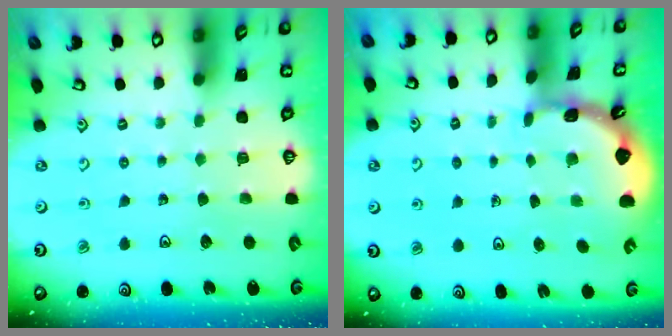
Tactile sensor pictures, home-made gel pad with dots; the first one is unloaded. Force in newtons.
{"total": 1.8, "press": 1.8, "slide": 0.2}